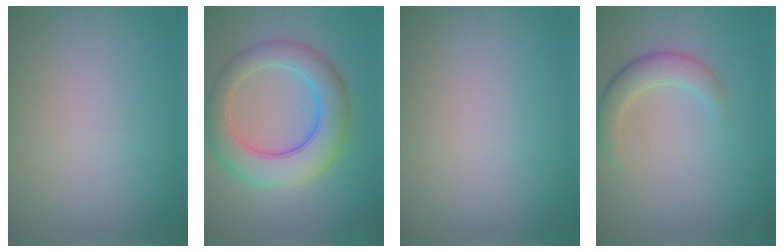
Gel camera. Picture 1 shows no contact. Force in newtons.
{"total": 6.8, "press": 6.8, "slide": 0.4}
{"total": 0.0}
{"total": 2.9, "press": 2.9, "slide": 0.2}